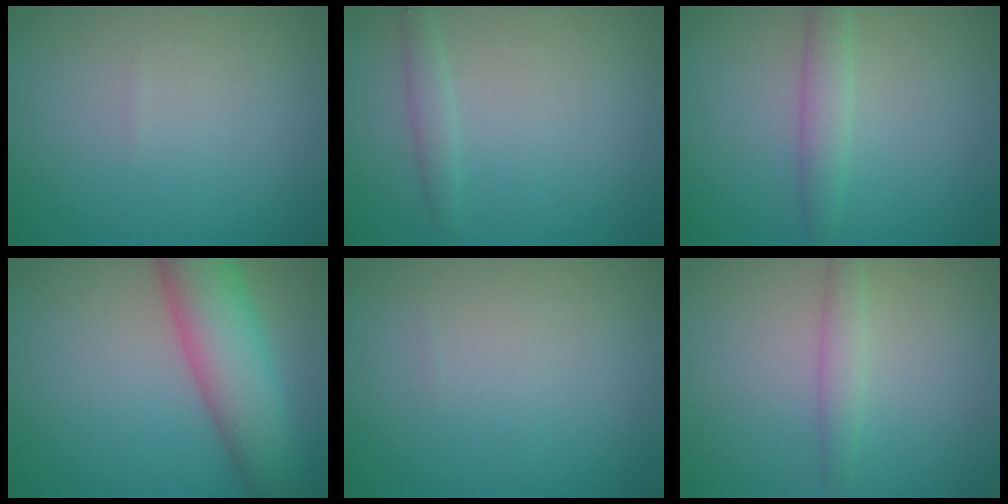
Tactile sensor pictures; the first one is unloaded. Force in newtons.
{"total": 1.3, "press": 1.3, "slide": 0.0}
{"total": 2.1, "press": 2.1, "slide": 0.1}
{"total": 7.8, "press": 7.8, "slide": 0.4}
{"total": 0.0}
{"total": 1.6, "press": 1.6, "slide": 0.0}